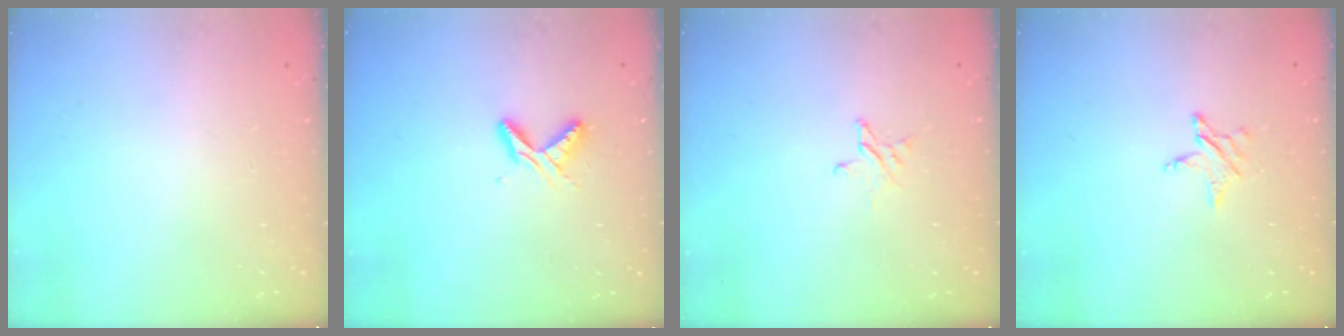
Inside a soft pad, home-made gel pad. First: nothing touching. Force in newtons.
{"total": 6.0, "press": 6.0, "slide": 0.7}
{"total": 2.7, "press": 2.7, "slide": 0.2}
{"total": 2.9, "press": 2.9, "slide": 0.3}